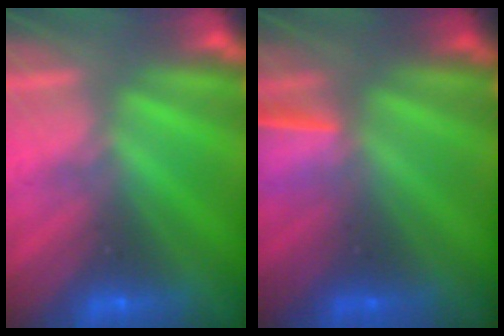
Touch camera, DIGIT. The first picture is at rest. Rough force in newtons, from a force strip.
{"total": 1.6}